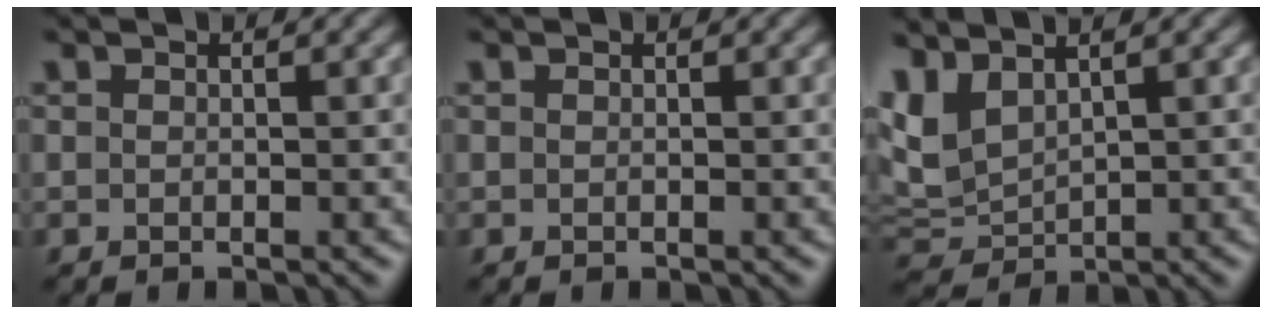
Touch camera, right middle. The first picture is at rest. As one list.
[{"total": 0.0}, {"total": 4.3, "force": [2.2, 2.3, 2.8], "torque": [-0.076, 0.005, 0.049]}]